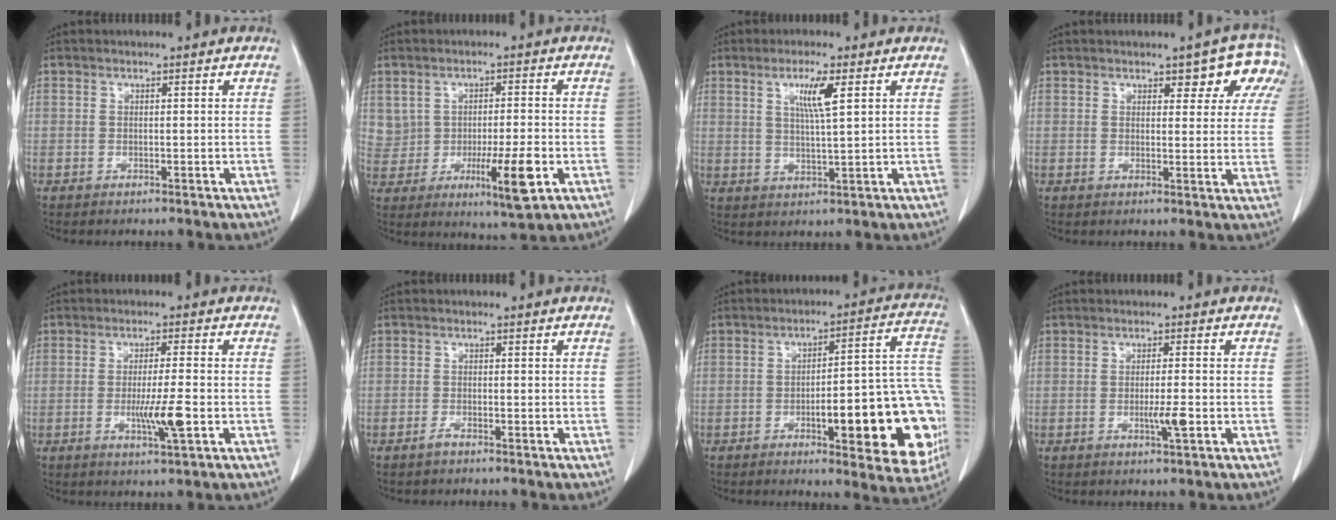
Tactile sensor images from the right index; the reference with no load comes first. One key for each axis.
{"total": 10.8, "fx": -1.4, "fy": 3.7, "fz": 10.0, "tx": -0.166, "ty": -0.005, "tz": -0.007}
{"total": 5.3, "fx": 2.2, "fy": 0.0, "fz": 4.7, "tx": -0.085, "ty": -0.002, "tz": 0.038}
{"total": 6.6, "fx": 4.2, "fy": 3.2, "fz": 4.0, "tx": -0.030, "ty": 0.002, "tz": 0.035}
{"total": 6.1, "fx": -1.5, "fy": 0.0, "fz": 5.9, "tx": -0.103, "ty": -0.012, "tz": -0.025}
{"total": 0.8, "fx": -0.7, "fy": 0.1, "fz": 0.4, "tx": -0.004, "ty": 0.002, "tz": -0.017}
{"total": 21.2, "fx": -5.8, "fy": 4.7, "fz": 19.8, "tx": -0.166, "ty": 0.033, "tz": -0.060}
{"total": 3.2, "fx": -0.9, "fy": 0.1, "fz": 3.1, "tx": -0.051, "ty": -0.004, "tz": -0.015}